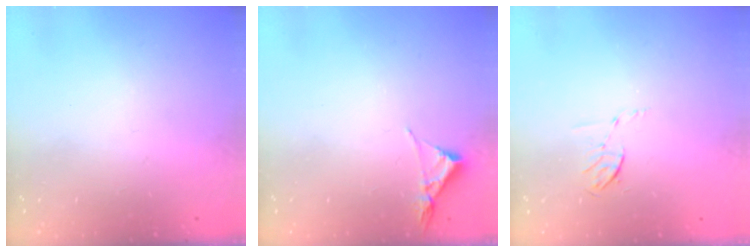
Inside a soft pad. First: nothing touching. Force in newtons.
{"total": 3.4, "press": 3.4, "slide": 0.5}
{"total": 4.2, "press": 3.9, "slide": 1.6}